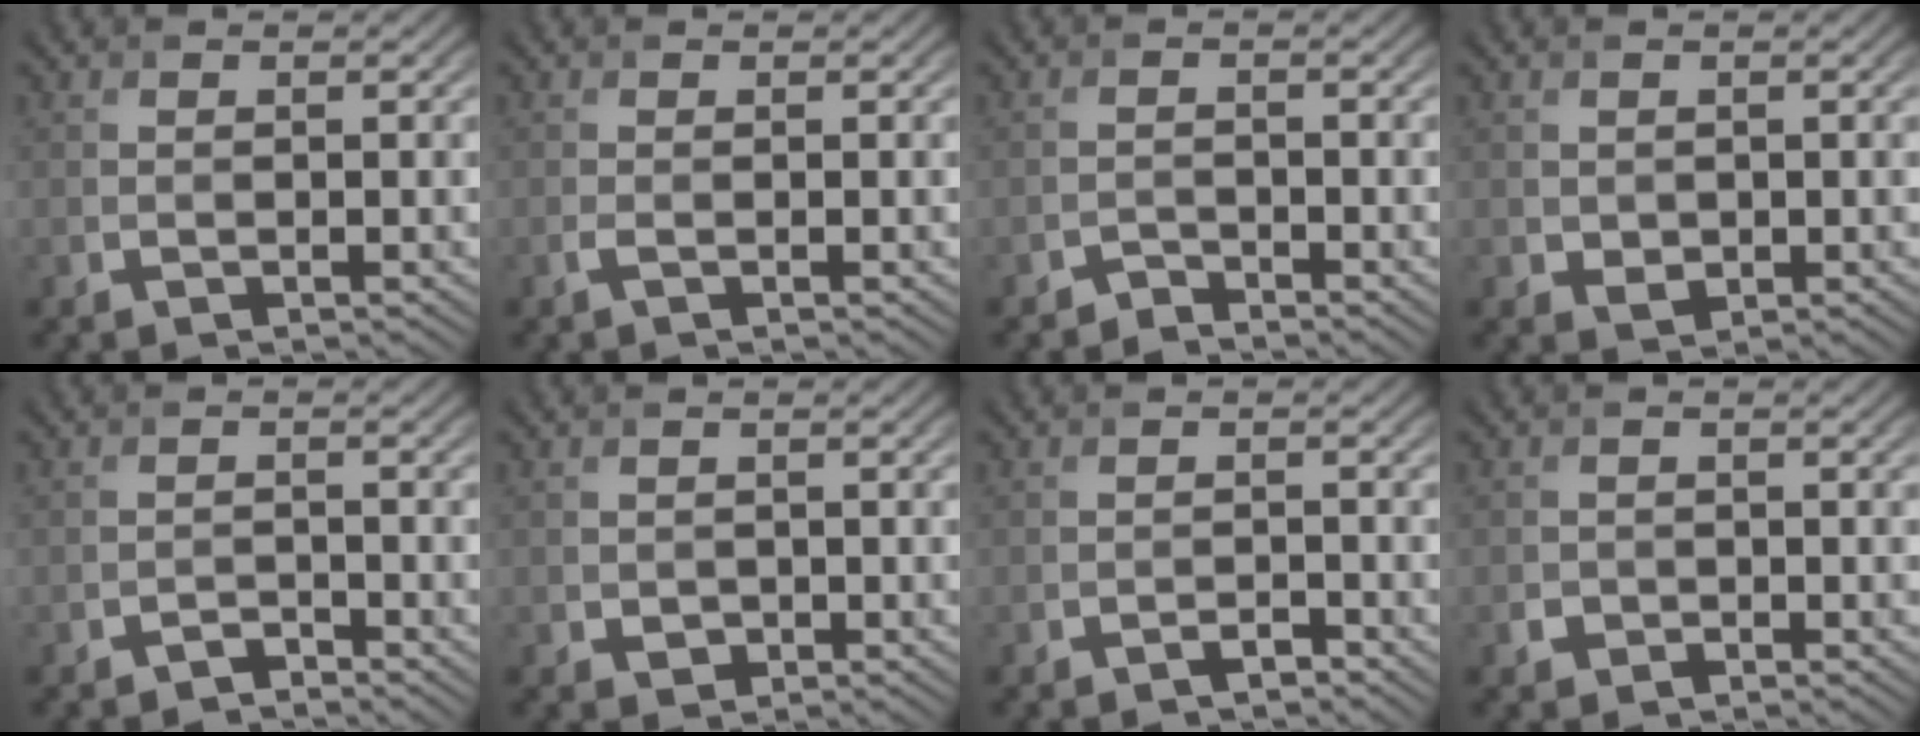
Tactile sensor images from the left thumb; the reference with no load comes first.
{"total": 0.7, "force": [-0.2, 0.1, 0.6], "torque": [-0.016, -0.001, -0.005]}
{"total": 1.5, "force": [-1.5, 0.2, 0.1], "torque": [-0.001, 0.002, -0.032]}
{"total": 1.3, "force": [0.2, 1.1, 0.6], "torque": [-0.016, -0.007, 0.008]}
{"total": 1.4, "force": [-1.3, 0.3, 0.3], "torque": [-0.005, 0.002, -0.027]}
{"total": 1.1, "force": [-0.3, 1.0, 0.4], "torque": [-0.008, -0.007, -0.003]}
{"total": 1.1, "force": [-1.0, 0.3, 0.5], "torque": [-0.009, 0.000, -0.018]}
{"total": 1.1, "force": [-0.6, 0.9, 0.2], "torque": [-0.001, -0.003, -0.014]}